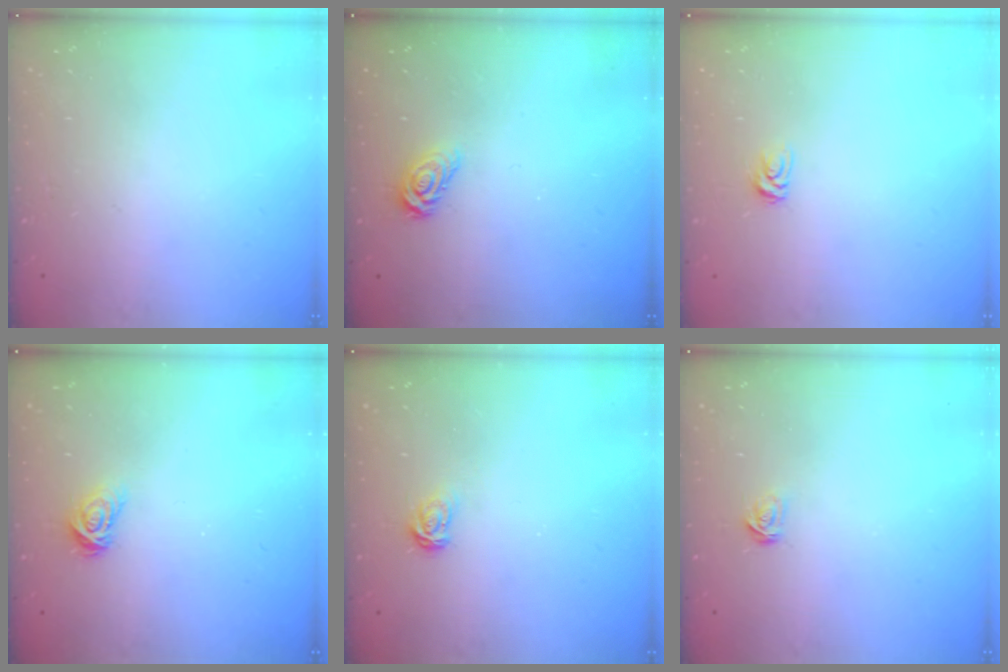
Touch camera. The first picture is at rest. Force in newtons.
{"total": 5.1, "press": 5.1, "slide": 0.4}
{"total": 3.8, "press": 3.8, "slide": 0.2}
{"total": 5.0, "press": 5.0, "slide": 0.7}
{"total": 3.7, "press": 3.7, "slide": 0.5}
{"total": 2.4, "press": 2.4, "slide": 0.2}